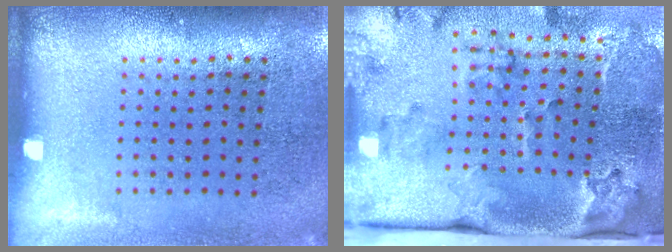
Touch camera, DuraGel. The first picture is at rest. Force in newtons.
{"total": 4.1, "press": 2.7, "slide": 3.0}